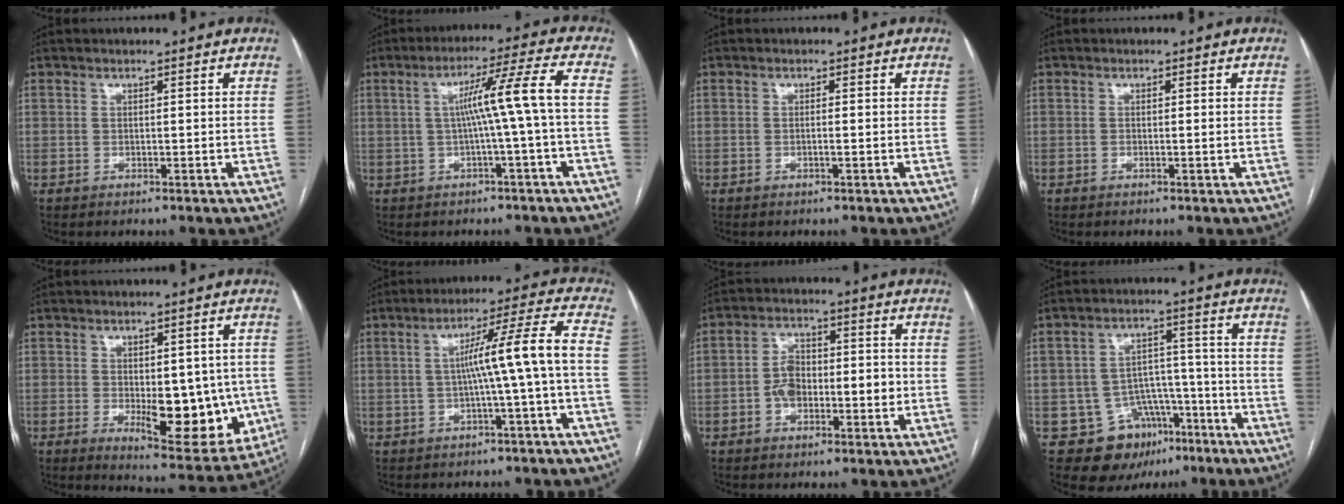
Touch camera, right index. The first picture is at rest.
{"total": 8.2, "force": [-0.2, -1.7, 8.1], "torque": [-0.128, 0.022, 0.004]}
{"total": 0.8, "force": [-0.2, 0.0, 0.8], "torque": [-0.014, 0.001, -0.003]}
{"total": 0.5, "force": [-0.1, 0.0, 0.5], "torque": [-0.010, 0.000, -0.001]}
{"total": 13.1, "force": [-2.1, 5.6, 11.7], "torque": [-0.141, -0.006, -0.011]}
{"total": 9.4, "force": [-1.0, -1.4, 9.3], "torque": [-0.139, 0.024, -0.010]}
{"total": 7.4, "force": [-1.4, 3.9, 6.1], "torque": [-0.112, 0.025, -0.023]}
{"total": 10.5, "force": [-5.7, 8.3, 3.0], "torque": [-0.032, 0.042, -0.075]}